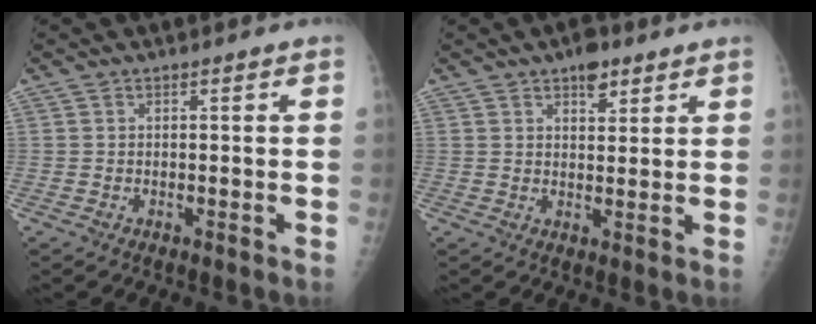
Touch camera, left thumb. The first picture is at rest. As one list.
[{"total": 4.8, "force": [3.1, 2.3, 2.8], "torque": [-0.022, -0.015, 0.045]}]